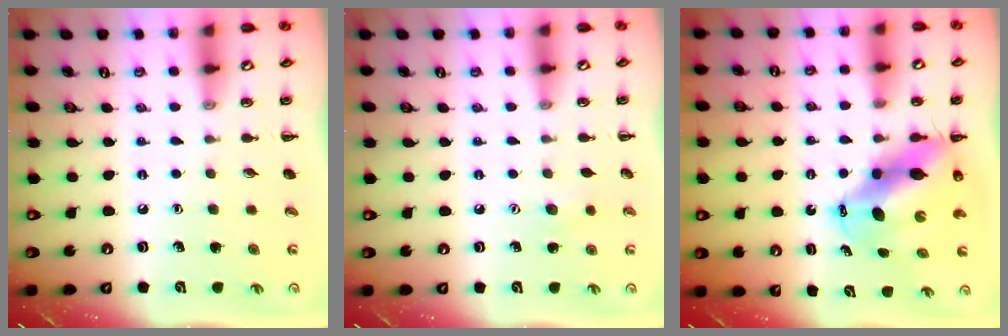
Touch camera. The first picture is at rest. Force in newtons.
{"total": 4.4, "press": 4.3, "slide": 0.9}
{"total": 10.5, "press": 10.2, "slide": 2.6}